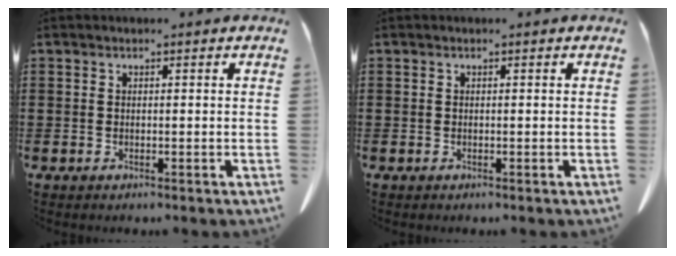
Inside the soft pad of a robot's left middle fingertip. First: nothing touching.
{"total": 0.0}